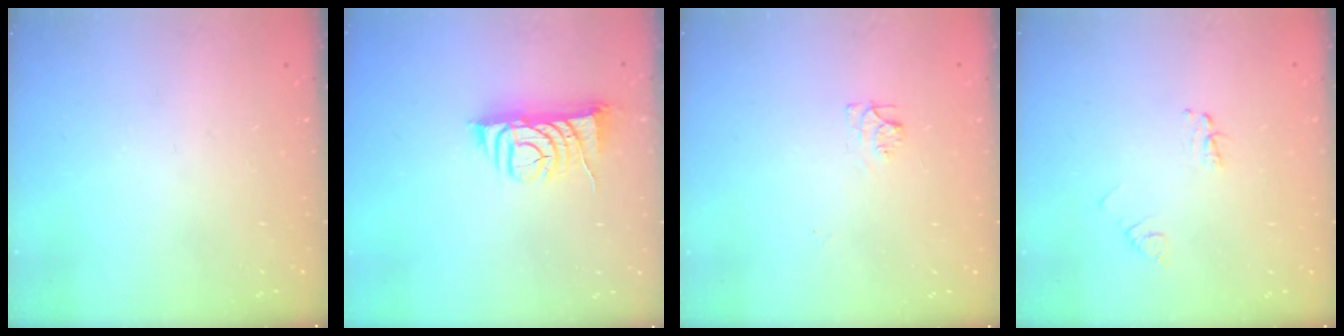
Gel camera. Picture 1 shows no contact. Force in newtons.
{"total": 7.8, "press": 7.8, "slide": 0.8}
{"total": 6.2, "press": 6.2, "slide": 0.7}
{"total": 4.0, "press": 3.9, "slide": 0.3}